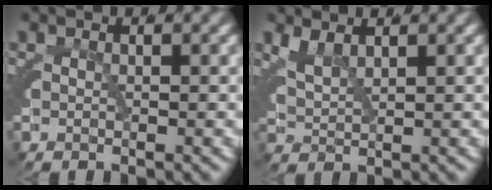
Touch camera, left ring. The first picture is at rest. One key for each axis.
{"total": 1.8, "fx": 1.5, "fy": 0.2, "fz": 1.0, "tx": -0.026, "ty": -0.003, "tz": 0.035}